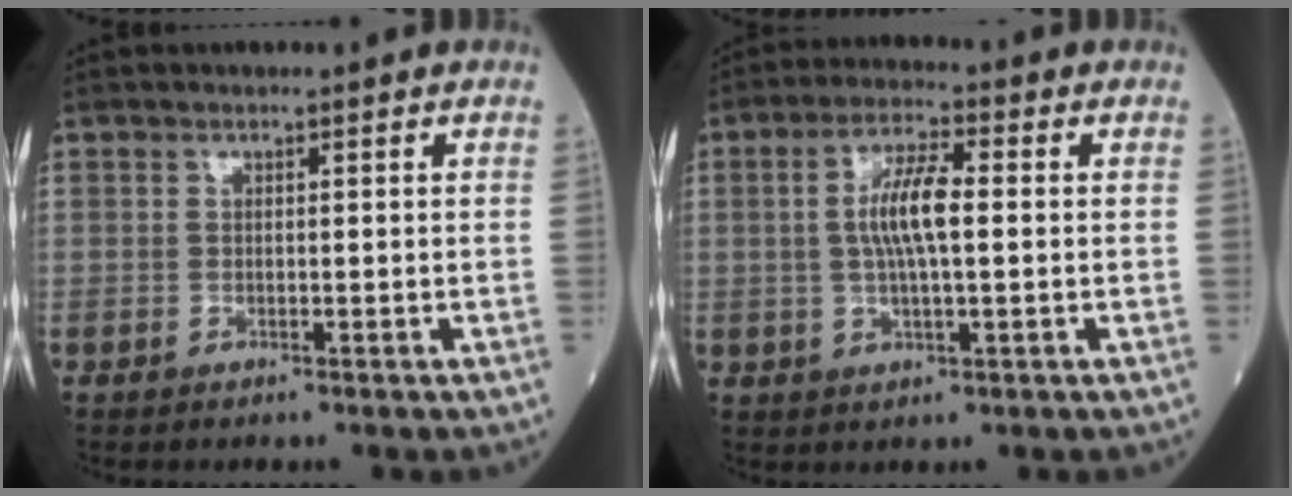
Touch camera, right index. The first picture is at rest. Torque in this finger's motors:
{"motor_torque": [0.37, 0.13, 0.20, 0.08]}